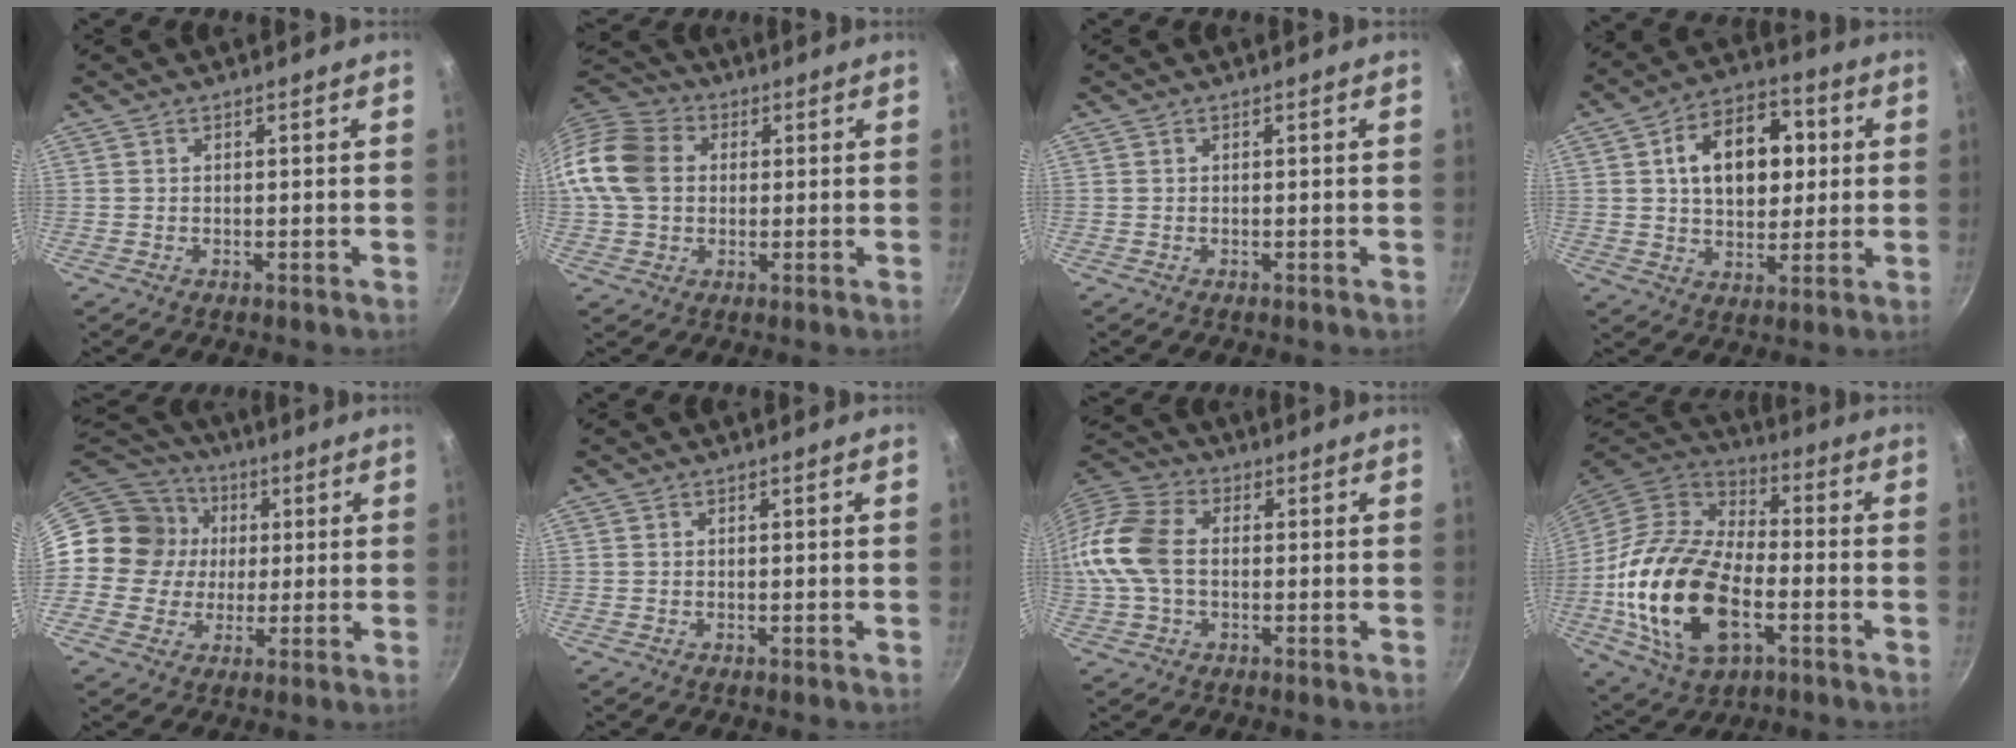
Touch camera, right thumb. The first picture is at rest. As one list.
[{"total": 13.4, "force": [1.3, 10.7, 7.9], "torque": [-0.138, 0.022, 0.008]}, {"total": 0.0}, {"total": 15.6, "force": [2.8, 10.5, 11.1], "torque": [-0.129, 0.014, 0.038]}, {"total": 13.8, "force": [1.7, 13.0, 4.5], "torque": [-0.051, 0.018, 0.012]}, {"total": 0.0}, {"total": 13.5, "force": [-0.2, 8.9, 10.2], "torque": [-0.202, 0.031, -0.022]}, {"total": 24.3, "force": [-5.4, 14.1, 19.0], "torque": [-0.353, 0.017, -0.103]}]